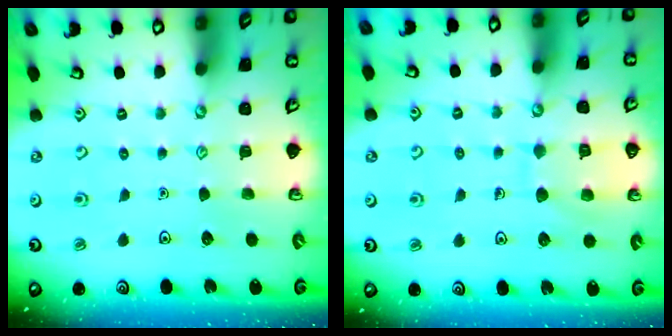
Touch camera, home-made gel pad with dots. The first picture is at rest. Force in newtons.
{"total": 7.5, "press": 7.5, "slide": 0.7}